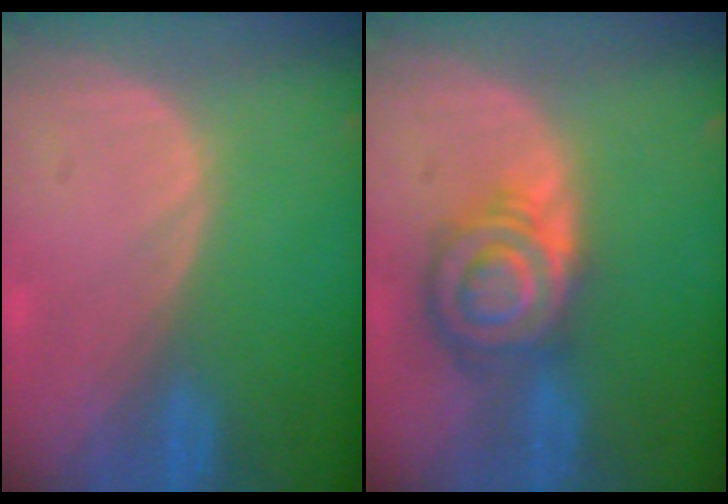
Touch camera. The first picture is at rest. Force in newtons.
{"total": 7.4, "press": 7.4, "slide": 0.4}